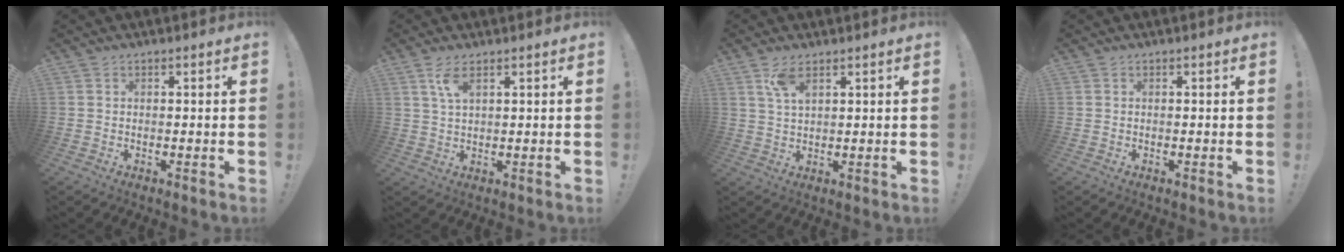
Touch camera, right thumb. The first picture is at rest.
{"total": 4.8, "force": [2.5, 1.6, 3.7], "torque": [-0.069, -0.005, 0.043]}
{"total": 5.9, "force": [3.3, 2.2, 4.3], "torque": [-0.080, -0.007, 0.059]}
{"total": 0.0}